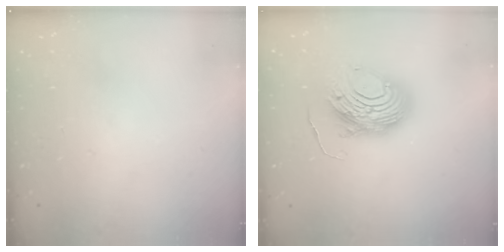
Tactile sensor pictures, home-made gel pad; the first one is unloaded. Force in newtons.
{"total": 12.5, "press": 12.5, "slide": 0.7}